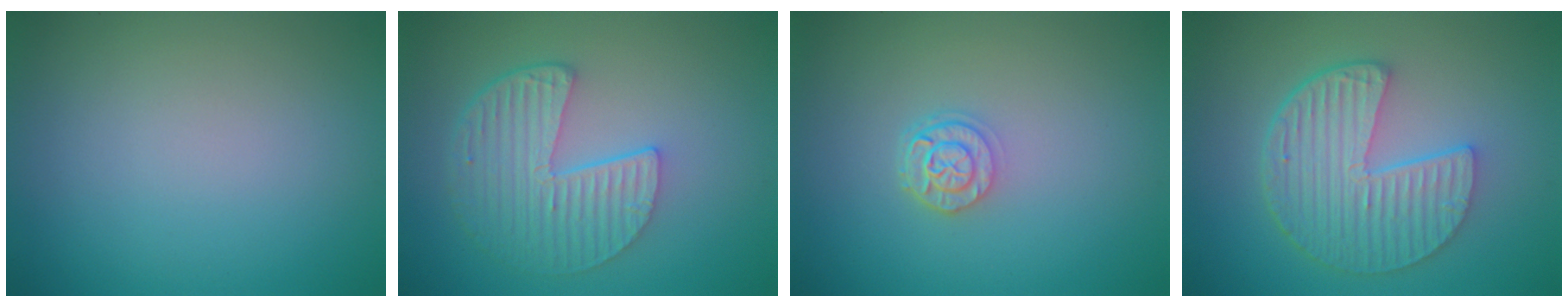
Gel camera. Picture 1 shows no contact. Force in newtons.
{"total": 5.4, "press": 4.0, "slide": 3.7}
{"total": 2.3, "press": 1.9, "slide": 1.4}
{"total": 6.2, "press": 4.4, "slide": 4.3}